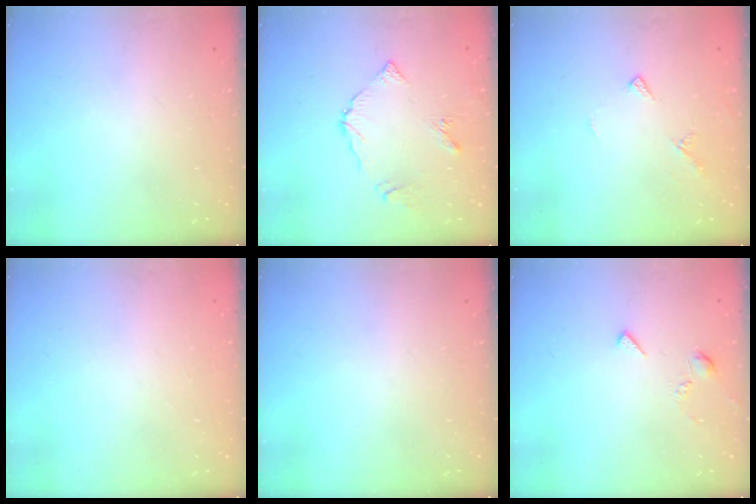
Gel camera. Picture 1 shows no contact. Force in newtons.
{"total": 6.3, "press": 6.2, "slide": 0.4}
{"total": 6.4, "press": 6.4, "slide": 0.7}
{"total": 1.7, "press": 1.7, "slide": 0.1}
{"total": 0.0}
{"total": 4.4, "press": 4.4, "slide": 0.7}